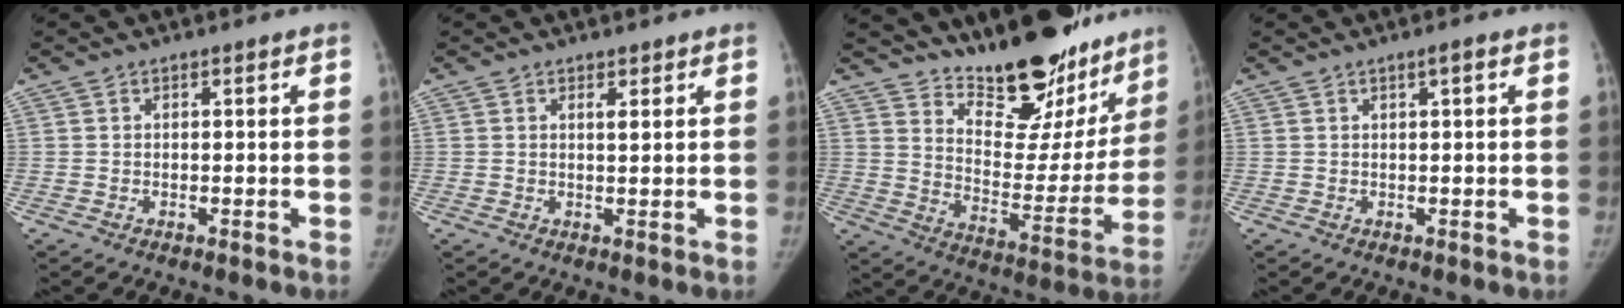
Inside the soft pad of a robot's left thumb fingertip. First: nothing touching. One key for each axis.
{"total": 1.5, "fx": 0.9, "fy": 0.6, "fz": 1.1, "tx": -0.010, "ty": -0.005, "tz": 0.015}
{"total": 23.6, "fx": 19.3, "fy": 8.9, "fz": 10.3, "tx": -0.101, "ty": -0.127, "tz": 0.275}
{"total": 1.4, "fx": 0.6, "fy": 0.1, "fz": 1.3, "tx": -0.023, "ty": 0.002, "tz": 0.008}